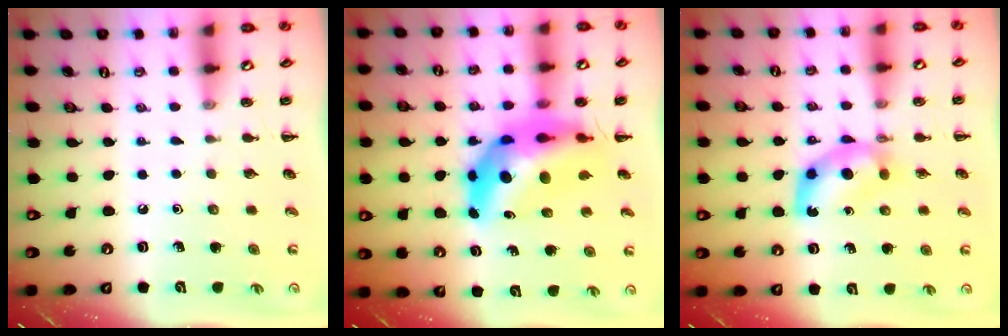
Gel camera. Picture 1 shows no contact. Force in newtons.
{"total": 12.8, "press": 12.2, "slide": 3.8}
{"total": 7.4, "press": 7.4, "slide": 0.8}